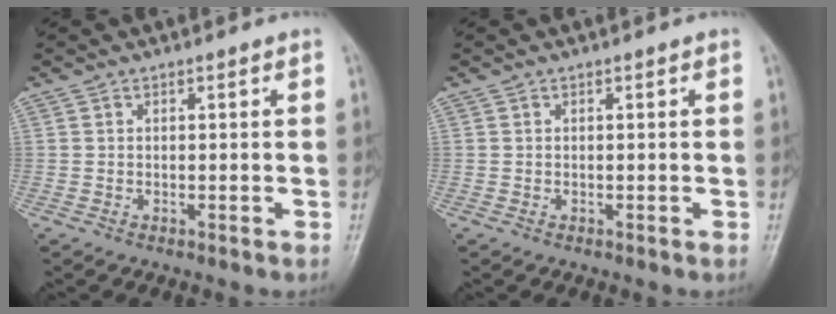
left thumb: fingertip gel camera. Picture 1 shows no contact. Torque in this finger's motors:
{"motor_torque": [-0.02, 0.02, -0.06, -0.02, 0.00]}